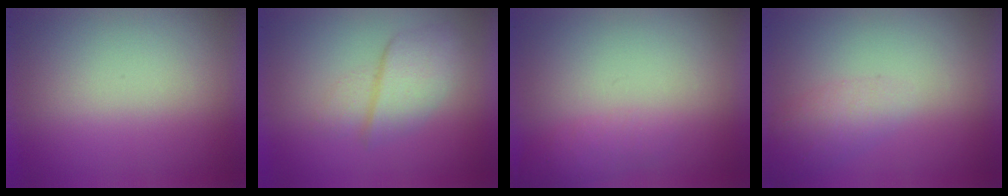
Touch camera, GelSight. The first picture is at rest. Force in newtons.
{"total": 2.7}
{"total": 1.3}
{"total": 2.0}